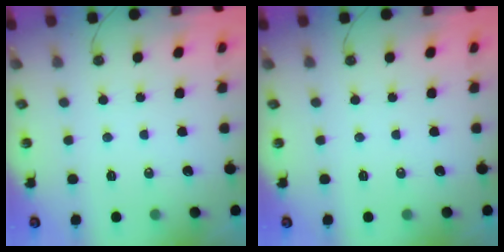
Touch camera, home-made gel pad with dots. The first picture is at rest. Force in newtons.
{"total": 0.0}